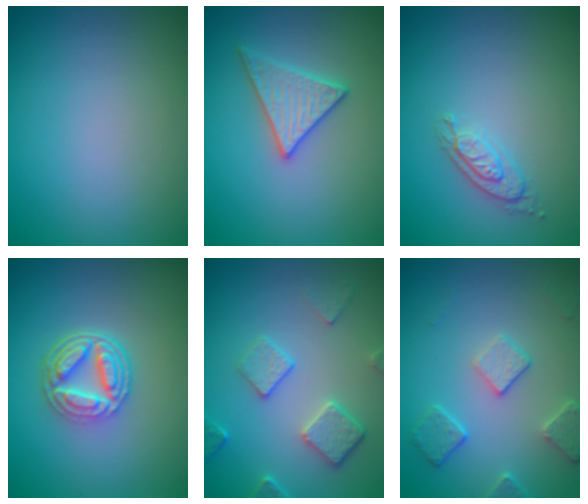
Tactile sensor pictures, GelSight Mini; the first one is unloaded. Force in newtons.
{"total": 3.0, "press": 3.0, "slide": 0.1}
{"total": 2.0, "press": 1.8, "slide": 0.9}
{"total": 5.0, "press": 3.7, "slide": 3.3}
{"total": 3.6, "press": 3.0, "slide": 2.0}
{"total": 2.9, "press": 2.8, "slide": 0.9}